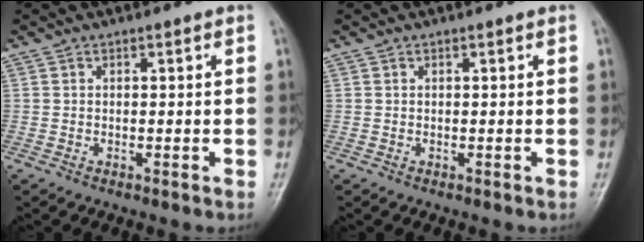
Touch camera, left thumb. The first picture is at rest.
{"total": 0.0}